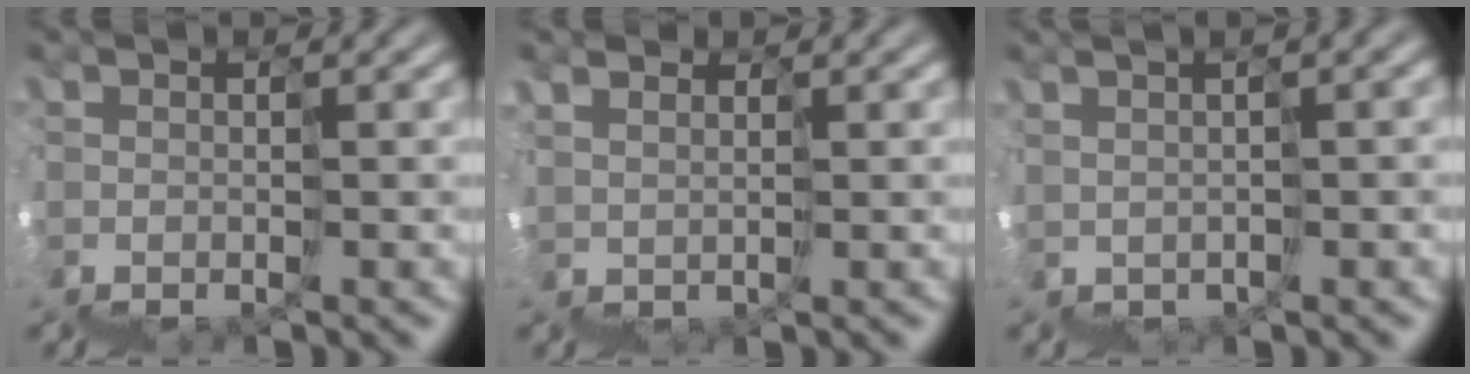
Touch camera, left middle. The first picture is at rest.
{"total": 4.6, "force": [2.7, -2.0, -3.1], "torque": [0.046, 0.036, 0.034]}
{"total": 2.4, "force": [2.0, -0.6, 1.3], "torque": [0.002, 0.039, 0.040]}